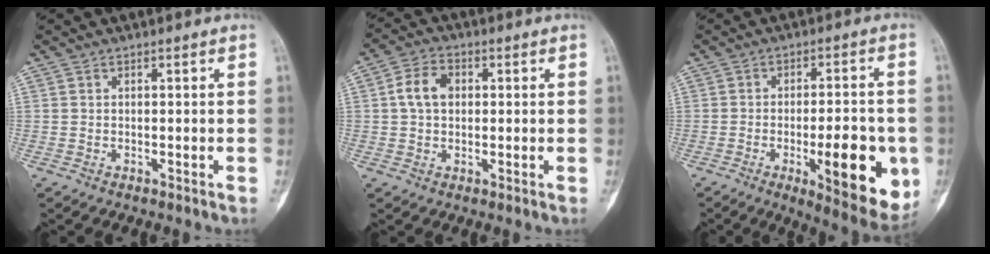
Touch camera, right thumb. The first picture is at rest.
{"total": 6.2, "force": [0.9, 4.4, 4.3], "torque": [-0.077, 0.013, 0.010]}
{"total": 16.3, "force": [-4.4, 5.3, 14.8], "torque": [-0.179, -0.002, -0.052]}